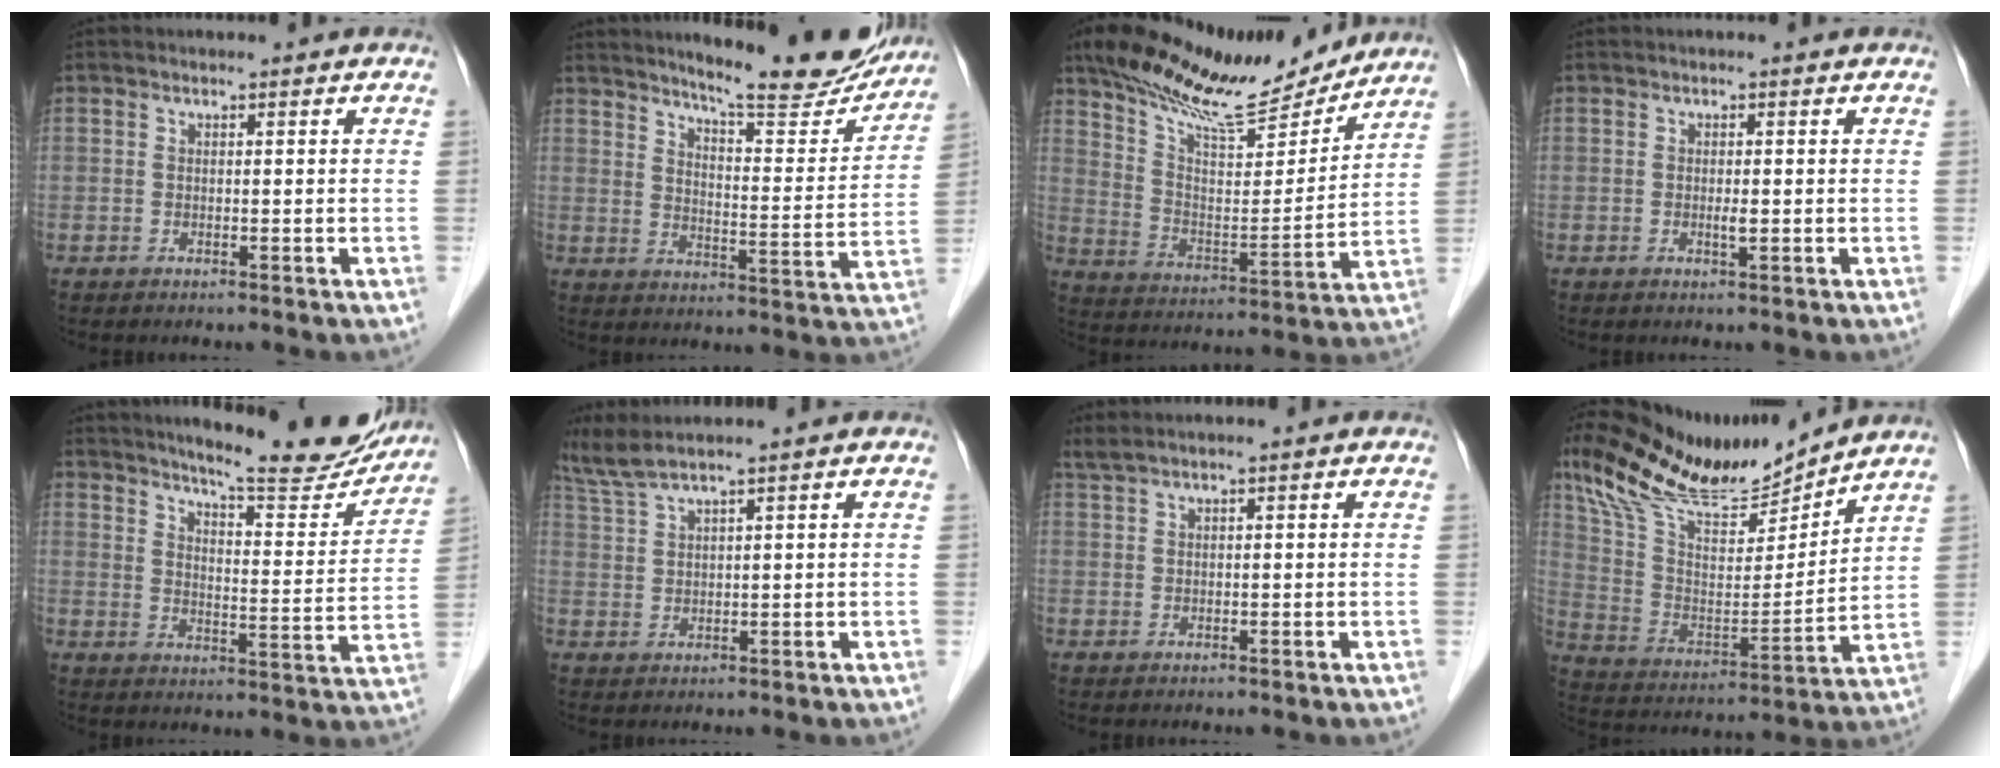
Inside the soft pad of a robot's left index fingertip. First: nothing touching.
{"total": 16.6, "force": [15.2, 1.8, 6.4], "torque": [-0.091, -0.050, 0.198]}
{"total": 18.4, "force": [16.2, 3.2, 8.0], "torque": [-0.142, -0.010, 0.266]}
{"total": 0.7, "force": [-0.1, 0.1, 0.7], "torque": [-0.015, -0.006, -0.002]}
{"total": 16.5, "force": [15.3, 1.7, 6.0], "torque": [-0.085, -0.052, 0.196]}
{"total": 4.7, "force": [4.1, -1.0, 2.2], "torque": [-0.062, 0.011, 0.094]}
{"total": 2.2, "force": [1.8, -0.2, 1.2], "torque": [-0.029, 0.018, 0.042]}
{"total": 17.8, "force": [15.2, 2.9, 8.7], "torque": [-0.164, 0.000, 0.280]}